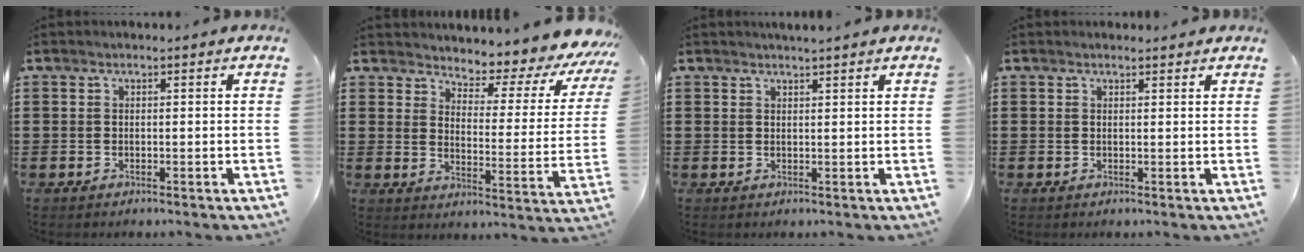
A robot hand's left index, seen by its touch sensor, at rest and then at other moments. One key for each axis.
{"total": 4.5, "fx": 4.0, "fy": 1.0, "fz": 1.7, "tx": -0.043, "ty": -0.042, "tz": 0.057}
{"total": 1.4, "fx": 1.3, "fy": -0.2, "fz": 0.4, "tx": -0.010, "ty": -0.001, "tz": 0.025}
{"total": 0.7, "fx": 0.6, "fy": 0.4, "fz": 0.1, "tx": -0.004, "ty": 0.002, "tz": 0.013}